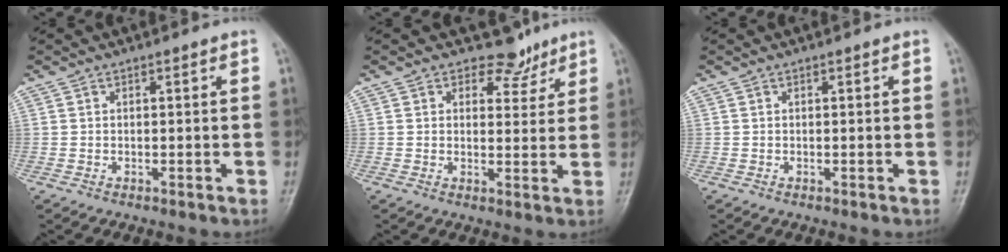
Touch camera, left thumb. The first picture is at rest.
{"total": 4.6, "force": [3.6, 2.8, 0.5], "torque": [0.023, -0.024, 0.050]}
{"total": 0.0}